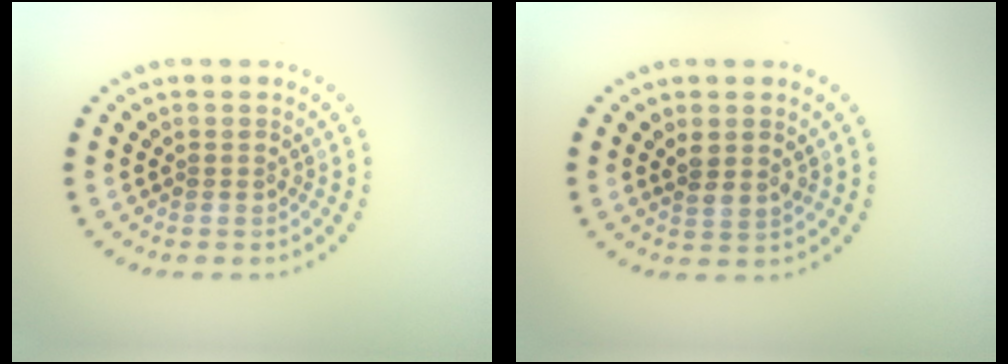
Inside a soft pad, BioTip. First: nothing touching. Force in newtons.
{"total": 1.9, "press": 1.7, "slide": 0.7}